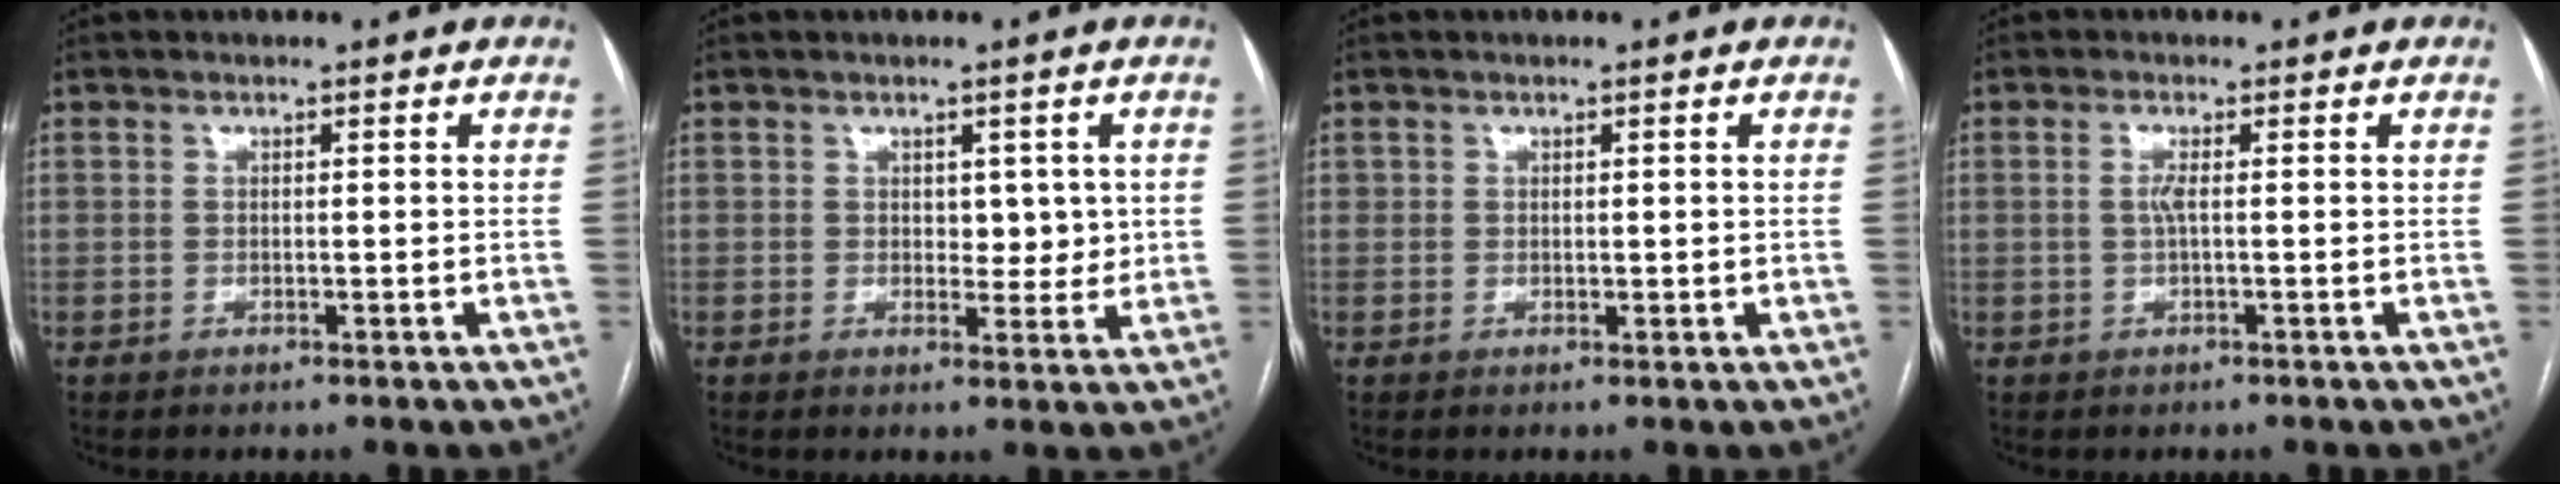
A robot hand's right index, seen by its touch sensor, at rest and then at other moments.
{"total": 3.6, "force": [0.8, 2.2, 2.8], "torque": [-0.028, -0.002, 0.013]}
{"total": 1.2, "force": [0.3, 1.0, 0.5], "torque": [-0.006, 0.002, 0.008]}
{"total": 1.7, "force": [0.1, 0.1, 1.7], "torque": [-0.040, 0.001, 0.001]}